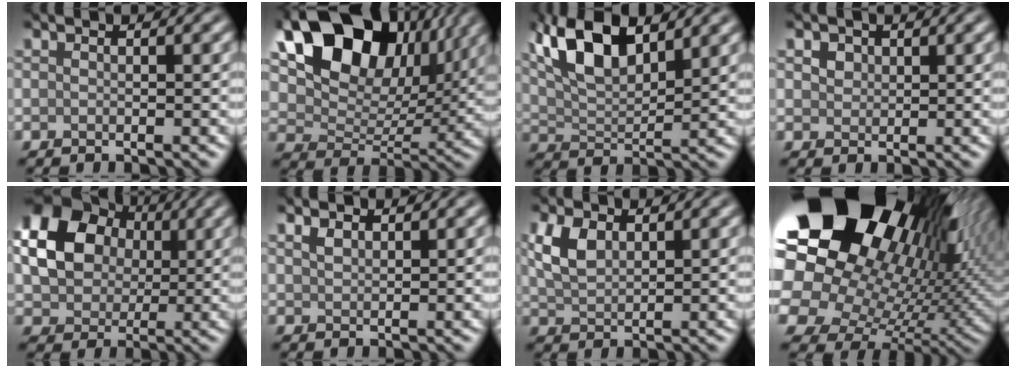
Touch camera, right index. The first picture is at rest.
{"total": 15.0, "force": [7.7, 9.3, 8.8], "torque": [-0.168, 0.022, 0.142]}
{"total": 9.0, "force": [4.7, 3.9, 6.6], "torque": [-0.129, 0.018, 0.081]}
{"total": 2.8, "force": [1.6, 1.9, 1.3], "torque": [-0.037, 0.009, 0.024]}
{"total": 9.4, "force": [2.1, 7.4, 5.5], "torque": [-0.126, 0.006, 0.032]}
{"total": 1.2, "force": [0.9, 0.6, 0.6], "torque": [-0.016, 0.002, 0.021]}
{"total": 3.5, "force": [1.3, 2.0, 2.5], "torque": [-0.062, 0.006, 0.028]}
{"total": 21.5, "force": [8.1, 14.3, 13.8], "torque": [-0.269, 0.006, 0.161]}